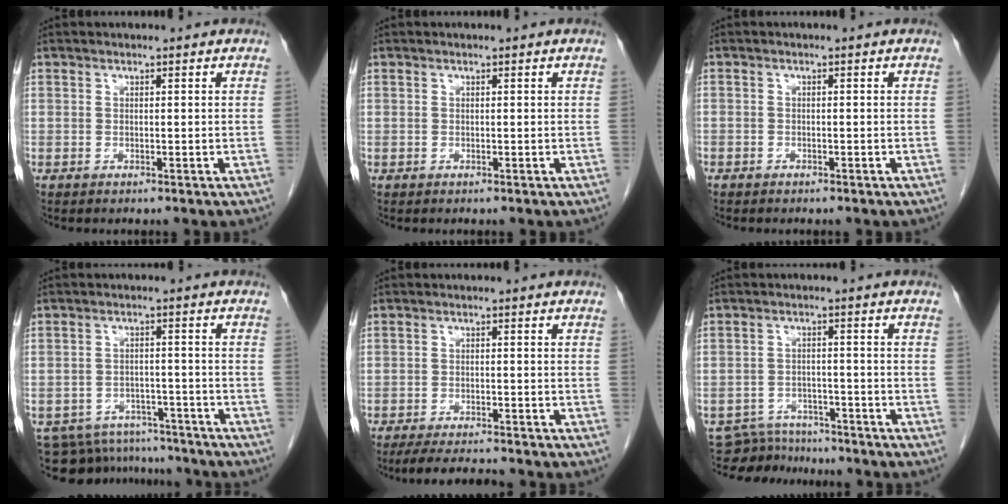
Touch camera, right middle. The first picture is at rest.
{"total": 0.0}
{"total": 0.9, "force": [-0.7, 0.6, 0.1], "torque": [-0.007, 0.002, -0.012]}
{"total": 11.7, "force": [-10.9, 3.9, 1.2], "torque": [-0.020, 0.015, -0.142]}
{"total": 5.1, "force": [-4.7, 0.4, 1.9], "torque": [-0.030, -0.016, -0.078]}
{"total": 6.8, "force": [-6.5, 2.1, -0.2], "torque": [0.004, 0.005, -0.101]}